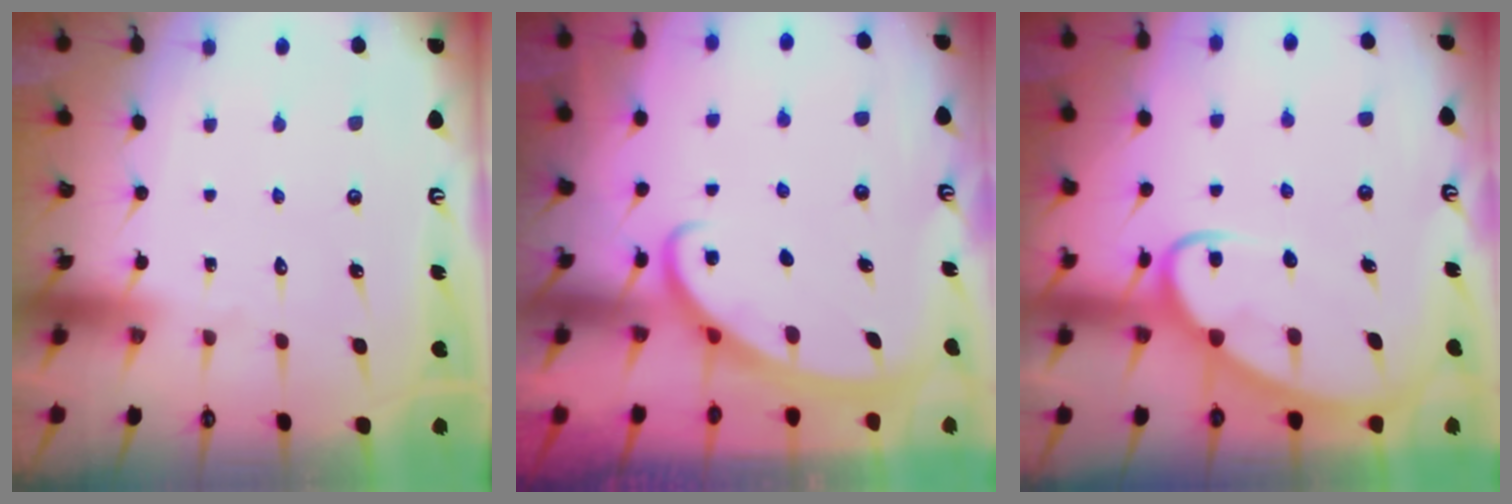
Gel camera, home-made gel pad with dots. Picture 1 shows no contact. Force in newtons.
{"total": 2.7, "press": 2.7, "slide": 0.4}
{"total": 5.9, "press": 5.9, "slide": 0.7}